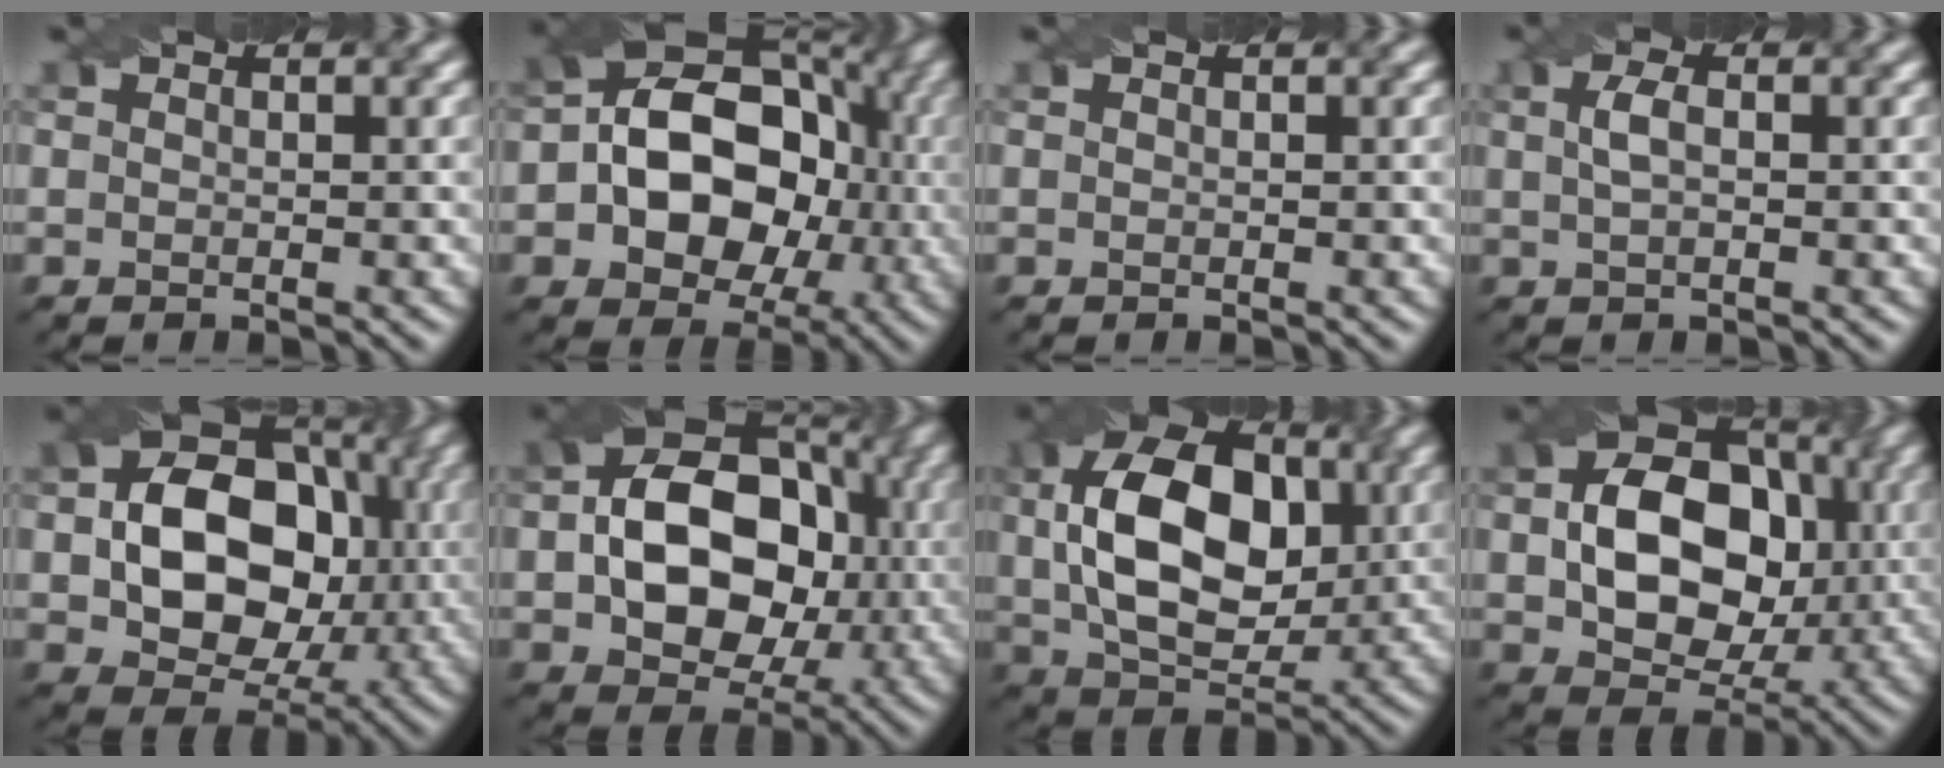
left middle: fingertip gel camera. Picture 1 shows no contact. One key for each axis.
{"total": 11.9, "fx": -0.6, "fy": 8.8, "fz": 8.0, "tx": -0.111, "ty": 0.007, "tz": -0.026}
{"total": 0.0}
{"total": 1.8, "fx": 0.2, "fy": 0.7, "fz": 1.6, "tx": -0.039, "ty": 0.005, "tz": 0.004}
{"total": 12.4, "fx": 0.1, "fy": 9.0, "fz": 8.5, "tx": -0.129, "ty": 0.001, "tz": -0.002}
{"total": 13.1, "fx": -0.2, "fy": 9.3, "fz": 9.2, "tx": -0.135, "ty": 0.007, "tz": -0.006}
{"total": 12.7, "fx": 1.5, "fy": 8.4, "fz": 9.5, "tx": -0.184, "ty": 0.006, "tz": 0.029}
{"total": 11.3, "fx": 0.4, "fy": 8.1, "fz": 7.8, "tx": -0.124, "ty": 0.005, "tz": 0.002}